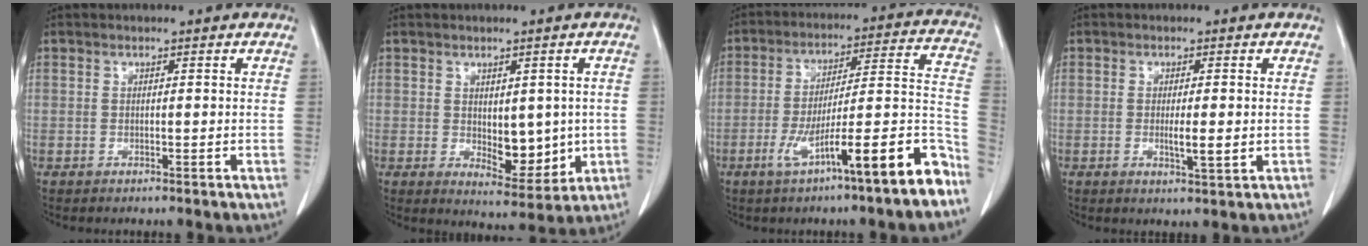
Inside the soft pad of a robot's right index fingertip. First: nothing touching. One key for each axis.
{"total": 6.8, "fx": -0.4, "fy": 3.5, "fz": 5.9, "tx": -0.070, "ty": -0.006, "tz": 0.010}
{"total": 16.3, "fx": -9.3, "fy": 0.7, "fz": 13.4, "tx": -0.173, "ty": 0.013, "tz": -0.141}
{"total": 3.1, "fx": -0.4, "fy": 0.3, "fz": 3.1, "tx": -0.051, "ty": -0.005, "tz": -0.007}